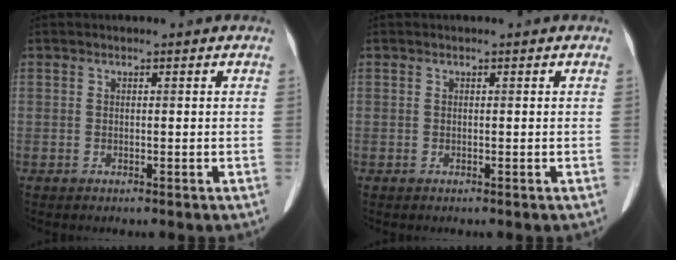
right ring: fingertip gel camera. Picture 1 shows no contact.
{"total": 0.0}